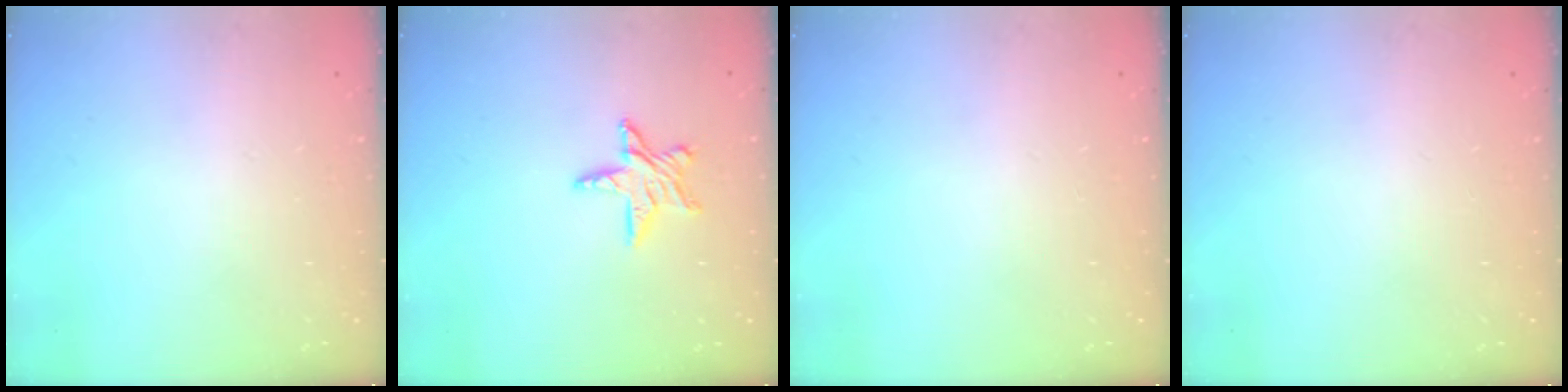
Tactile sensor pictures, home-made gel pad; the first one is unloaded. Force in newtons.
{"total": 9.0, "press": 9.0, "slide": 0.8}
{"total": 0.0}
{"total": 0.0}